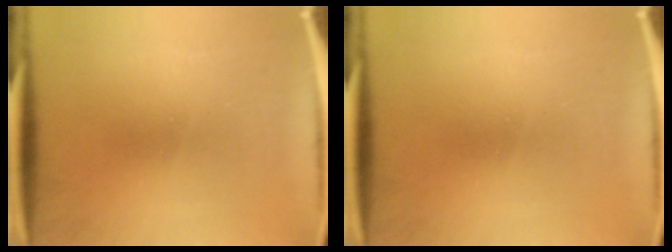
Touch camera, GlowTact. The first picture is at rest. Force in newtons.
{"total": 0.0}